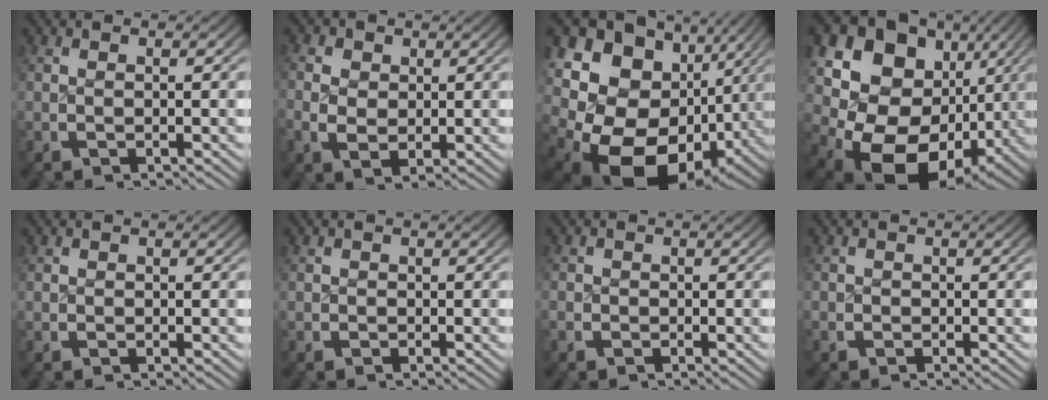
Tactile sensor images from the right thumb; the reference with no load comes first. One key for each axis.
{"total": 3.6, "fx": -0.2, "fy": 3.0, "fz": 2.0, "tx": -0.044, "ty": -0.015, "tz": 0.000}
{"total": 22.0, "fx": -2.6, "fy": 16.4, "fz": 14.4, "tx": -0.275, "ty": -0.065, "tz": -0.020}
{"total": 20.7, "fx": -0.9, "fy": 15.9, "fz": 13.2, "tx": -0.272, "ty": -0.059, "tz": 0.004}
{"total": 0.0}
{"total": 0.7, "fx": -0.5, "fy": 0.3, "fz": -0.4, "tx": 0.006, "ty": 0.003, "tz": -0.012}
{"total": 1.2, "fx": -0.9, "fy": 0.8, "fz": -0.2, "tx": 0.002, "ty": 0.001, "tz": -0.019}
{"total": 1.0, "fx": -0.7, "fy": 0.6, "fz": -0.4, "tx": 0.005, "ty": 0.001, "tz": -0.015}